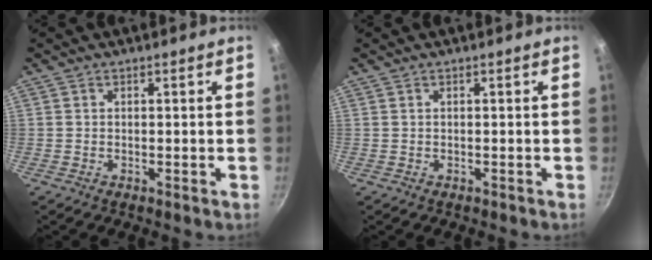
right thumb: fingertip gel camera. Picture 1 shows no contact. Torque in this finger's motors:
{"motor_torque": [-0.17, -0.17, 0.11, -0.11, 0.00]}